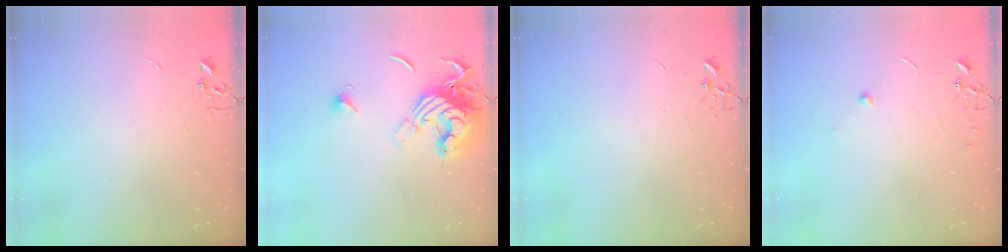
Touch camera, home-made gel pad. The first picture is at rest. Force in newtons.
{"total": 14.2, "press": 14.1, "slide": 1.4}
{"total": 0.0}
{"total": 5.5, "press": 5.5, "slide": 0.5}